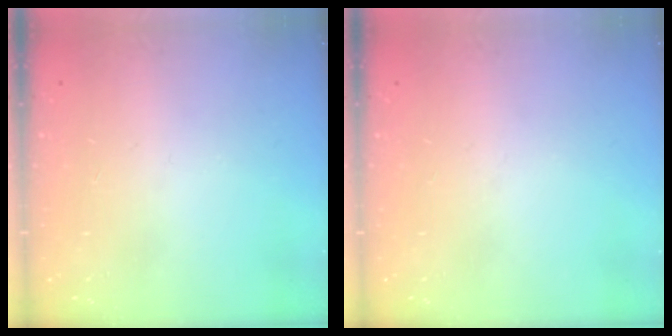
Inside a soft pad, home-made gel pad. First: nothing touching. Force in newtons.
{"total": 0.0}